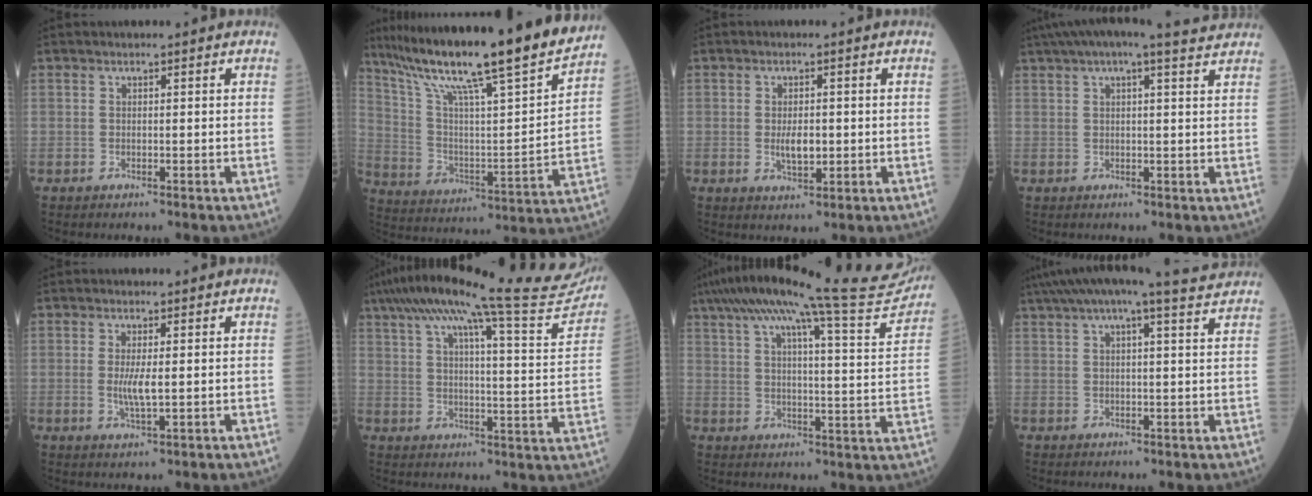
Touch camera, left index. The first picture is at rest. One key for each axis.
{"total": 24.3, "fx": 20.1, "fy": -0.5, "fz": 13.5, "tx": -0.230, "ty": -0.026, "tz": 0.314}
{"total": 3.5, "fx": -0.3, "fy": 1.5, "fz": 3.1, "tx": -0.059, "ty": -0.003, "tz": -0.001}
{"total": 9.9, "fx": 8.3, "fy": 0.9, "fz": 5.4, "tx": -0.093, "ty": 0.037, "tz": 0.104}
{"total": 3.4, "fx": 0.0, "fy": 0.6, "fz": 3.3, "tx": -0.071, "ty": -0.006, "tz": 0.002}
{"total": 26.0, "fx": 22.8, "fy": 1.0, "fz": 12.5, "tx": -0.198, "ty": -0.036, "tz": 0.289}
{"total": 23.2, "fx": 20.4, "fy": 0.2, "fz": 11.0, "tx": -0.178, "ty": -0.029, "tz": 0.267}
{"total": 12.1, "fx": 10.5, "fy": 0.2, "fz": 6.1, "tx": -0.109, "ty": 0.035, "tz": 0.137}